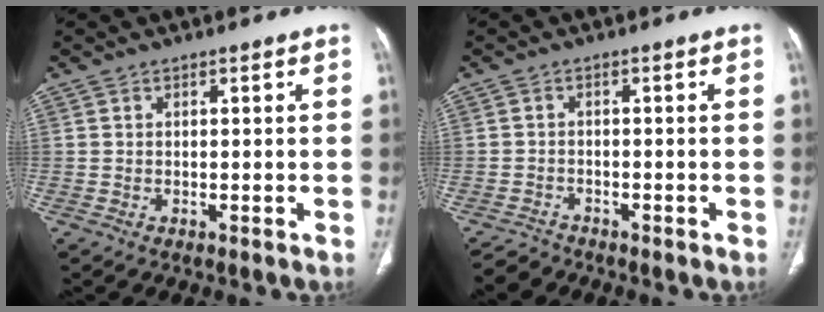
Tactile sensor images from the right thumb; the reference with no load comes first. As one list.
[{"total": 2.4, "force": [-2.2, 0.7, -0.7], "torque": [0.008, -0.001, -0.043]}]